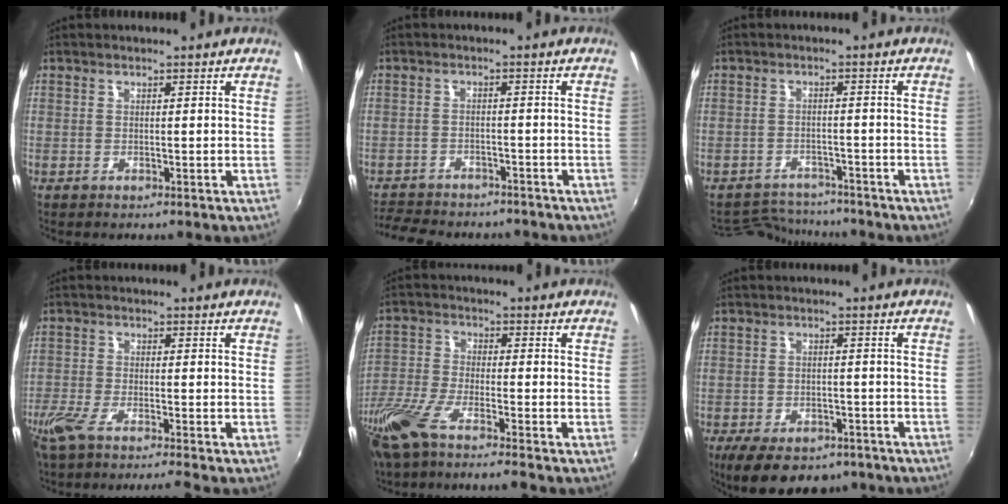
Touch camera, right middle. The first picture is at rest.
{"total": 11.5, "force": [-10.0, 4.0, 3.9], "torque": [-0.103, -0.015, -0.153]}
{"total": 7.0, "force": [-6.8, 1.7, 0.4], "torque": [-0.025, 0.006, -0.109]}
{"total": 7.0, "force": [-5.8, -0.1, 3.9], "torque": [-0.096, -0.028, -0.107]}
{"total": 11.1, "force": [-8.5, 0.8, 7.0], "torque": [-0.162, -0.038, -0.164]}
{"total": 11.4, "force": [-8.0, 5.7, 5.8], "torque": [-0.127, -0.020, -0.118]}